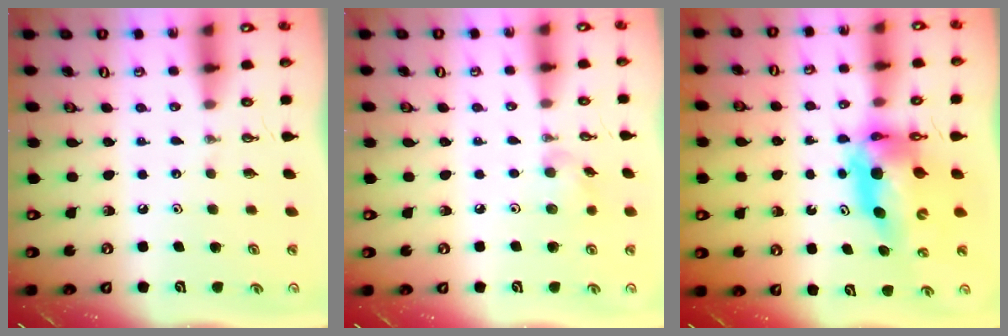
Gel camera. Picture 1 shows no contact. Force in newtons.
{"total": 5.6, "press": 5.6, "slide": 0.6}
{"total": 12.1, "press": 12.1, "slide": 1.2}